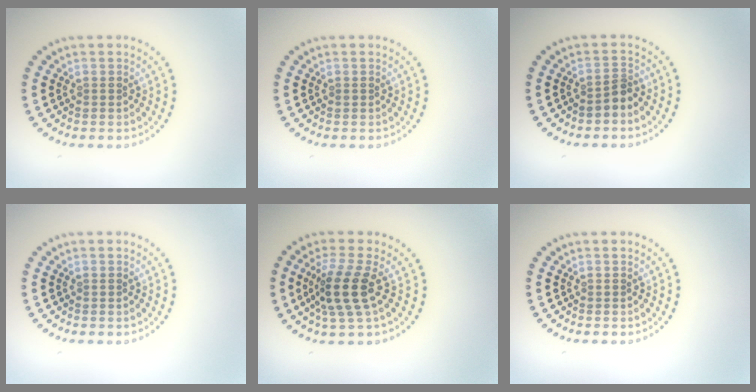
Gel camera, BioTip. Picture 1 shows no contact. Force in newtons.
{"total": 0.0}
{"total": 1.6, "press": 1.2, "slide": 1.1}
{"total": 0.0}
{"total": 3.9, "press": 3.0, "slide": 2.5}
{"total": 0.0}